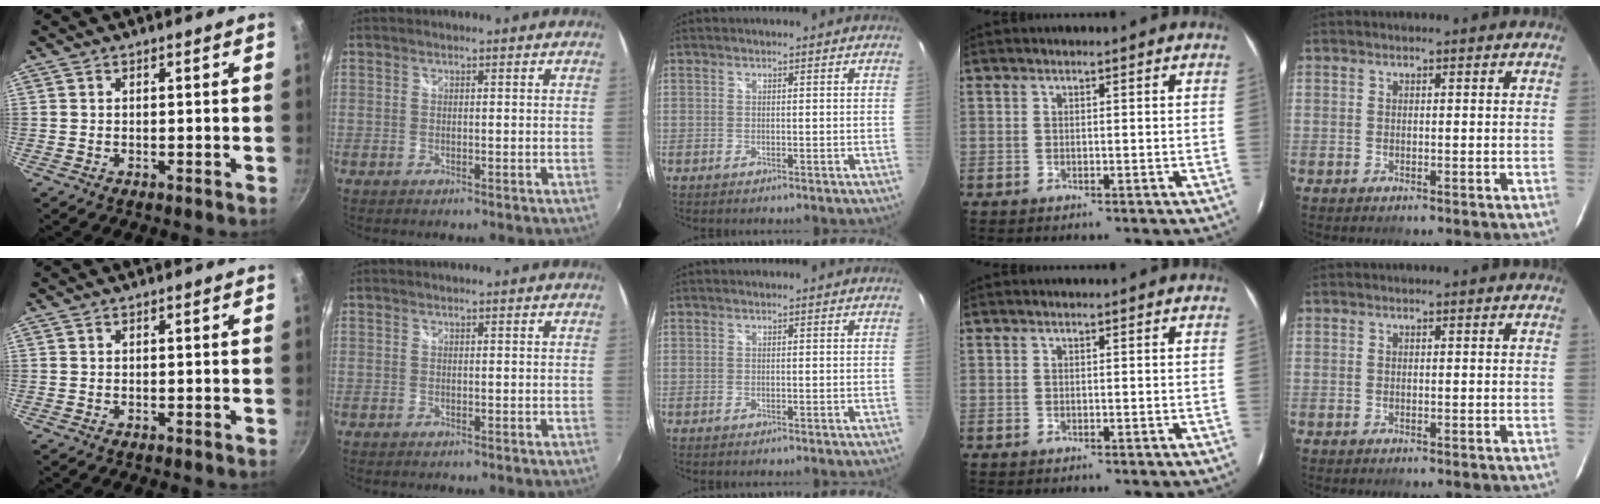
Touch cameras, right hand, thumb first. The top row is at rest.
{}